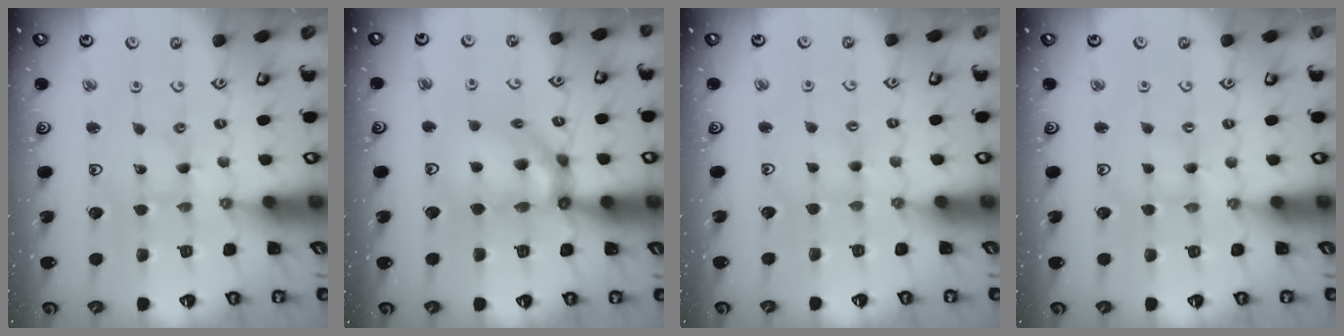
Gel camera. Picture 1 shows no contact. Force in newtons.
{"total": 12.6, "press": 12.5, "slide": 1.4}
{"total": 1.8, "press": 1.8, "slide": 0.4}
{"total": 0.0}